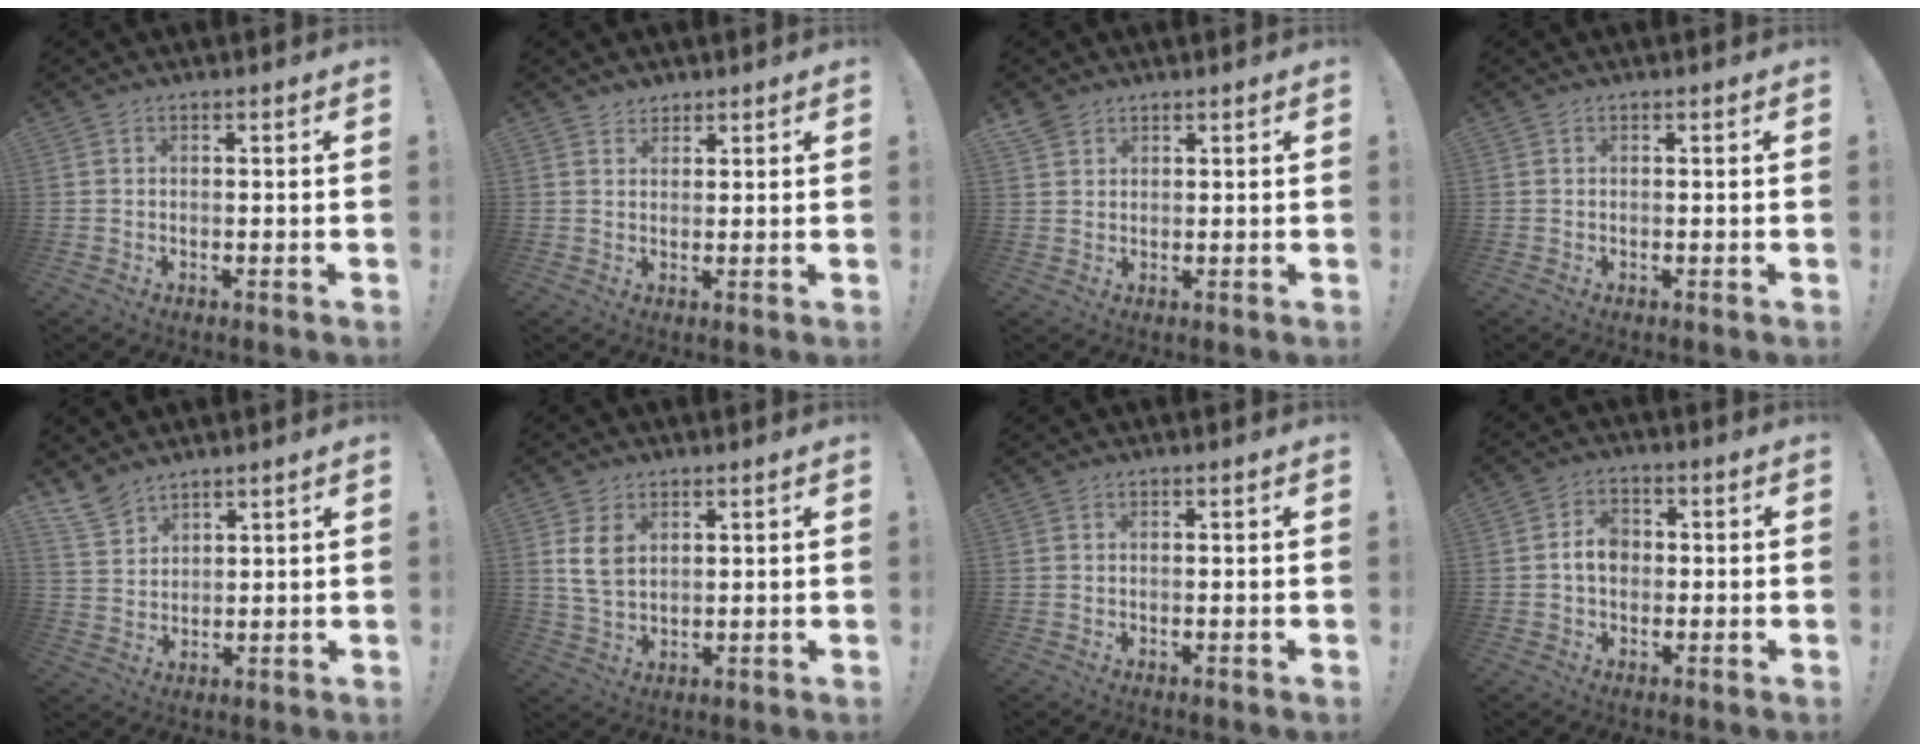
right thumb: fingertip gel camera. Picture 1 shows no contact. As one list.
[{"total": 2.4, "force": [2.1, 1.3, 0.0], "torque": [0.004, -0.013, 0.038]}, {"total": 2.8, "force": [2.3, 1.4, 0.9], "torque": [-0.020, -0.011, 0.044]}, {"total": 0.0}, {"total": 7.7, "force": [6.3, 3.9, 2.0], "torque": [-0.042, -0.042, 0.124]}, {"total": 7.2, "force": [2.8, 4.9, 4.5], "torque": [-0.077, -0.006, 0.054]}, {"total": 0.0}, {"total": 5.9, "force": [-0.2, 4.2, 4.1], "torque": [-0.066, 0.013, -0.003]}]